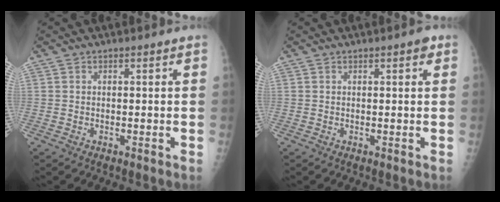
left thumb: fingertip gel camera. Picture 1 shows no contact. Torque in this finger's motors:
{"motor_torque": [0.09, 0.05, -0.08, -0.13, 0.00]}